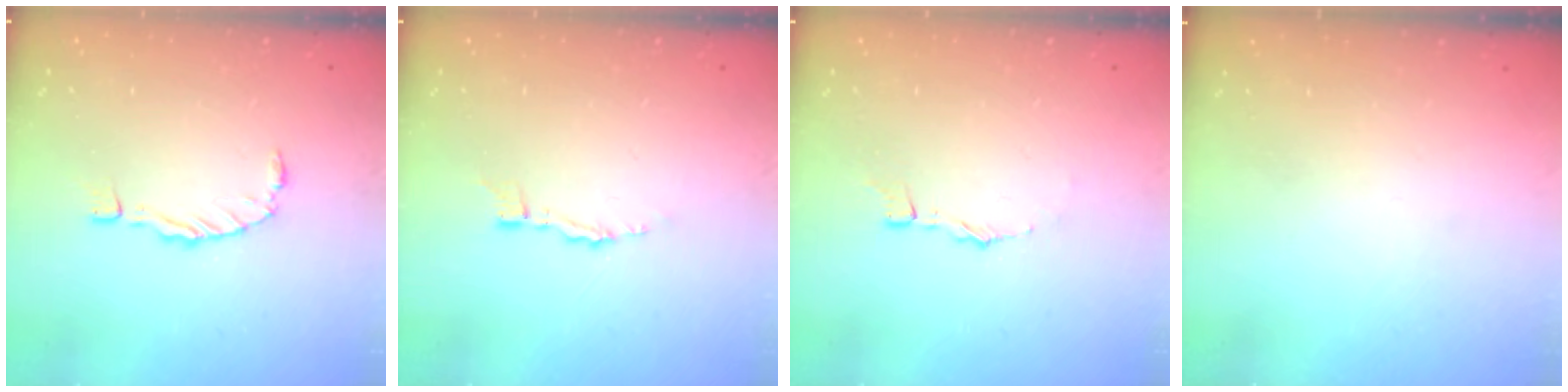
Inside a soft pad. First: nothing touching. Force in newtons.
{"total": 3.0, "press": 3.0, "slide": 0.3}
{"total": 2.6, "press": 2.6, "slide": 0.2}
{"total": 0.0}